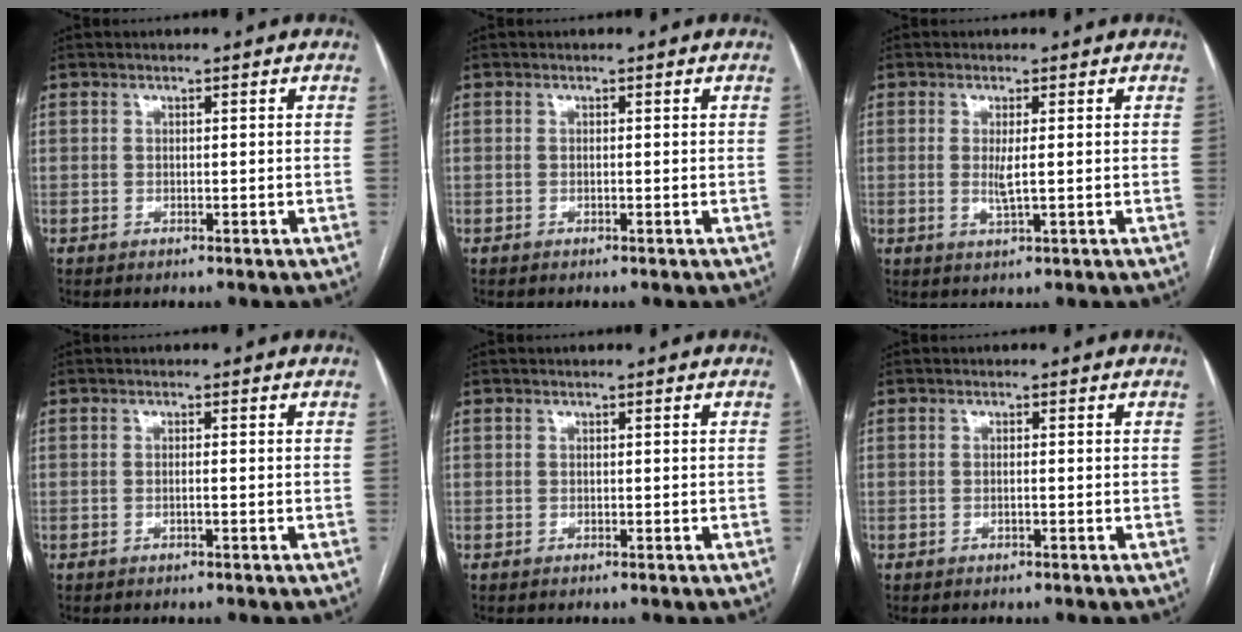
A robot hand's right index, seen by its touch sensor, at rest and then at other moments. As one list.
[{"total": 0.0}, {"total": 2.7, "force": [0.1, 0.1, 2.7], "torque": [-0.061, -0.005, 0.006]}, {"total": 0.8, "force": [-0.2, -0.1, 0.8], "torque": [-0.017, 0.002, 0.000]}, {"total": 0.0}, {"total": 0.6, "force": [-0.1, 0.0, 0.6], "torque": [-0.012, 0.002, 0.001]}]